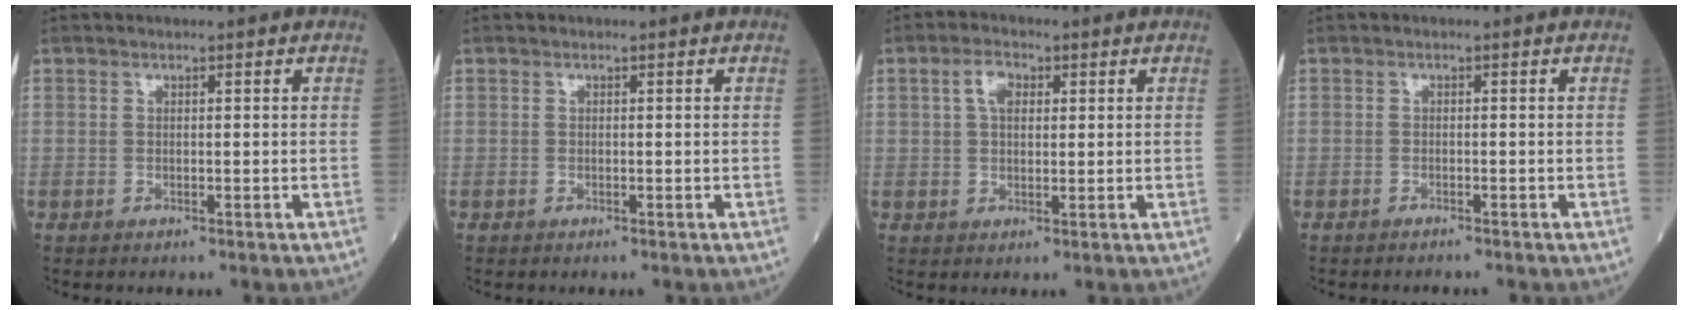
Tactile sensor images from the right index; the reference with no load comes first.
{"total": 0.0}
{"total": 3.8, "force": [1.3, 2.1, 2.8], "torque": [-0.057, 0.012, 0.024]}
{"total": 0.8, "force": [-0.8, 0.0, 0.0], "torque": [-0.007, -0.003, -0.013]}